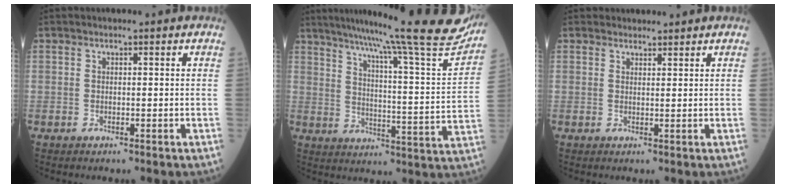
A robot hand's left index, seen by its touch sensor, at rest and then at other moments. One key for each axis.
{"total": 25.8, "fx": 22.4, "fy": -0.8, "fz": 12.8, "tx": -0.199, "ty": -0.065, "tz": 0.290}
{"total": 2.0, "fx": 1.9, "fy": 0.6, "fz": -0.1, "tx": -0.002, "ty": 0.008, "tz": 0.029}